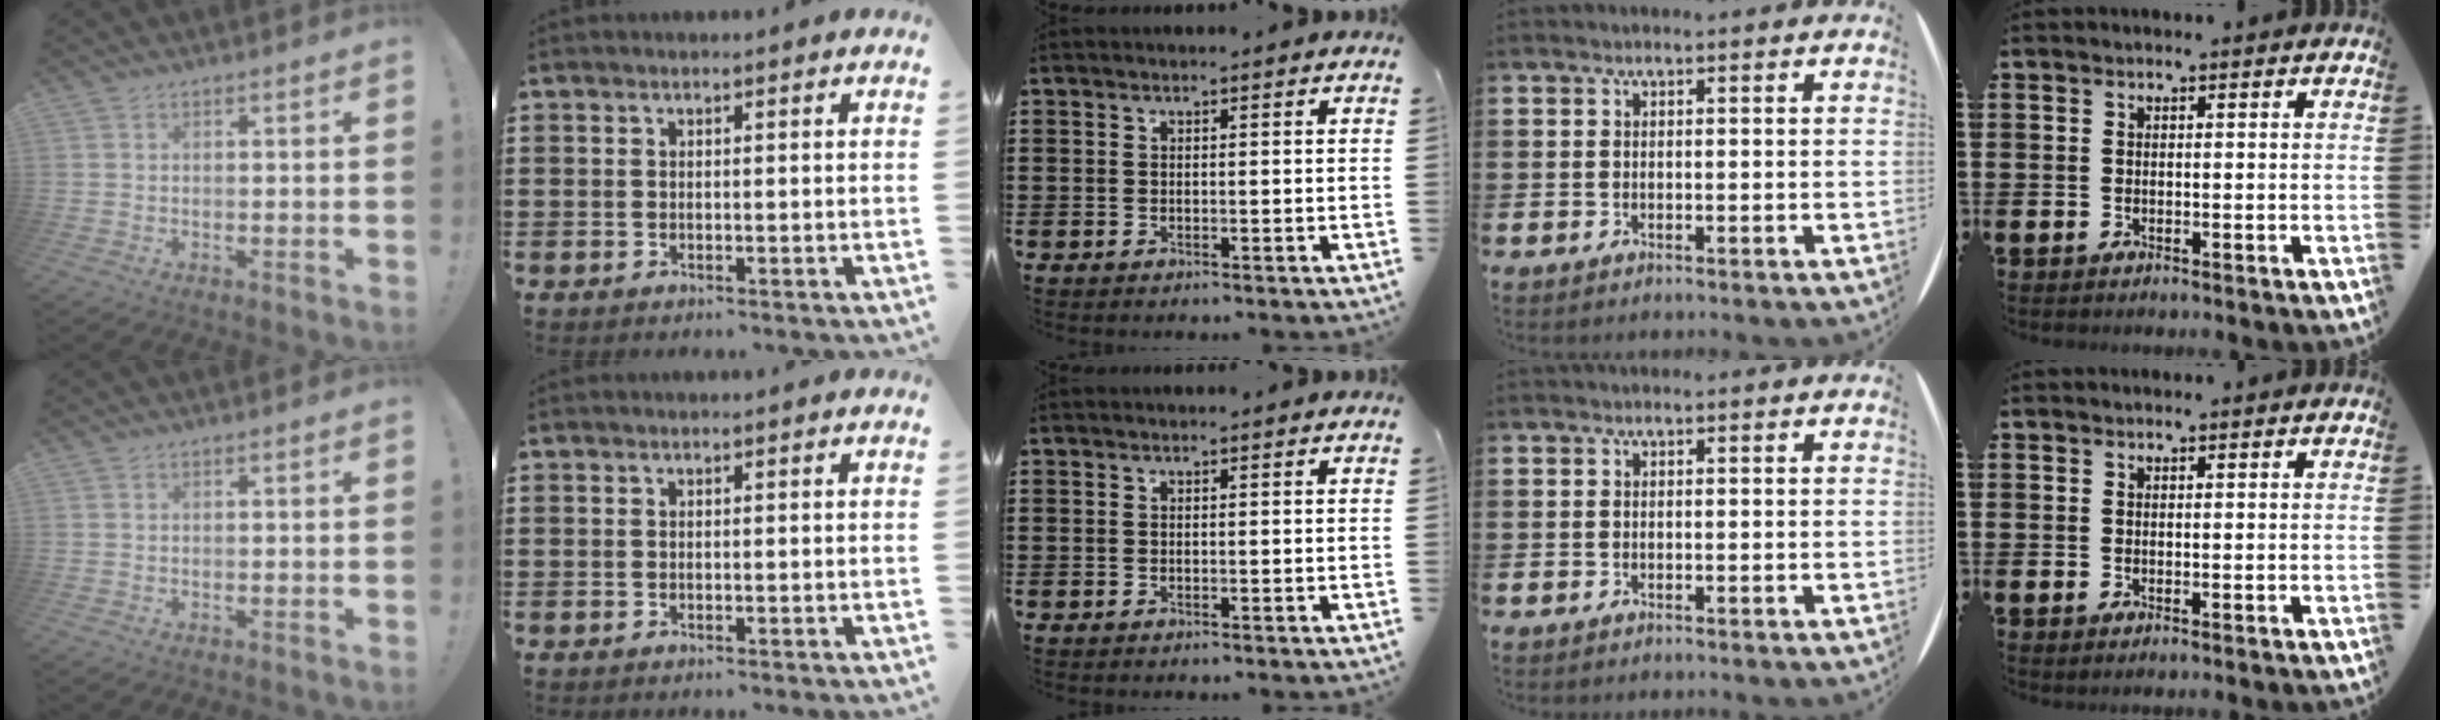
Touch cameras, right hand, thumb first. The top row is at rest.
{}